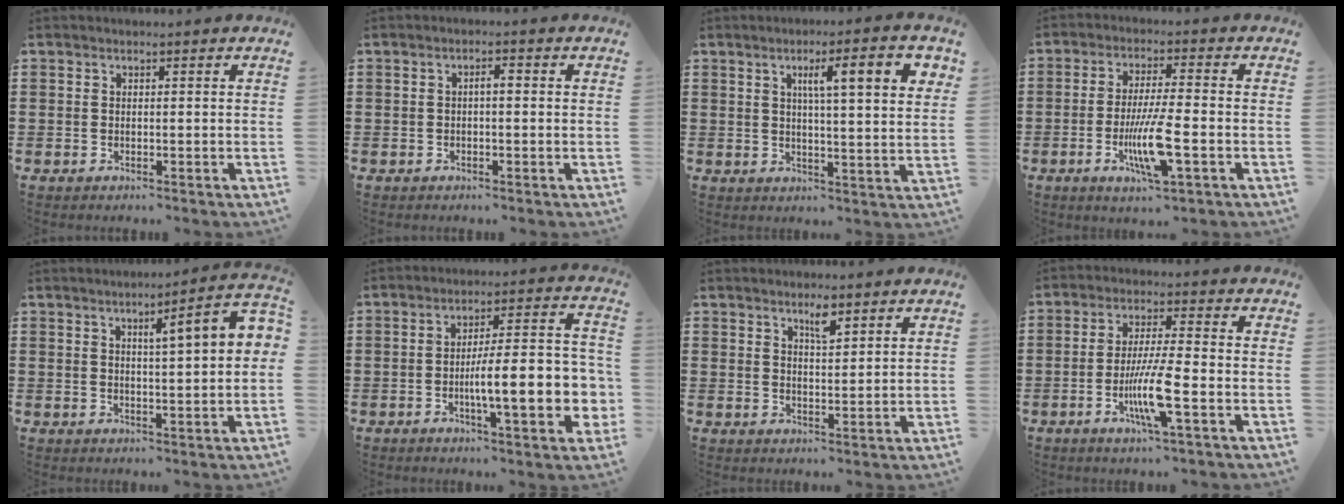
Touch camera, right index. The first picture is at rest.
{"total": 1.3, "force": [-0.2, 0.3, 1.2], "torque": [-0.023, 0.002, -0.004]}
{"total": 8.2, "force": [3.3, 1.3, 7.4], "torque": [-0.133, 0.002, 0.047]}
{"total": 9.0, "force": [-3.0, 1.5, 8.4], "torque": [-0.168, -0.017, -0.056]}
{"total": 5.8, "force": [1.8, 0.4, 5.5], "torque": [-0.081, -0.011, 0.018]}
{"total": 12.0, "force": [-3.1, 2.7, 11.2], "torque": [-0.169, -0.013, -0.059]}
{"total": 3.1, "force": [2.2, 0.8, 2.0], "torque": [-0.029, -0.002, 0.035]}
{"total": 8.4, "force": [-3.0, 0.9, 7.8], "torque": [-0.153, -0.015, -0.056]}